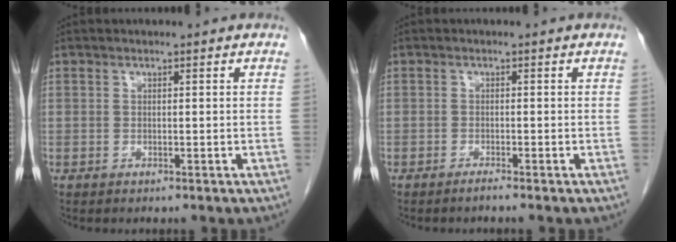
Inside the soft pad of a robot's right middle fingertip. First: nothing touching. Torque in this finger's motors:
{"motor_torque": [-0.14, -0.01, -0.01, -0.01]}